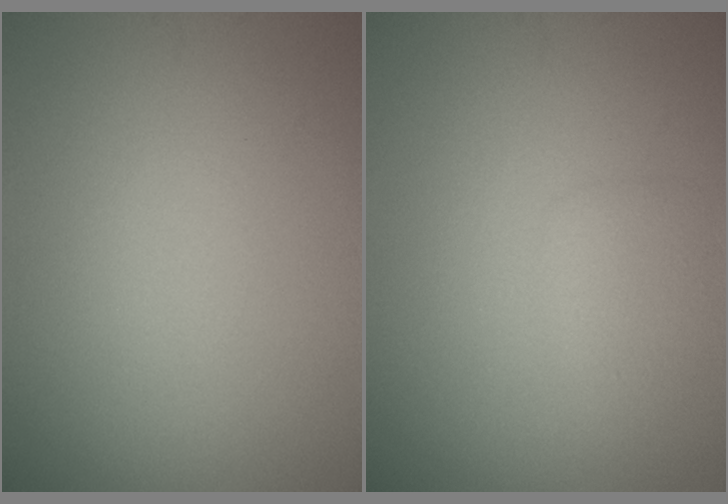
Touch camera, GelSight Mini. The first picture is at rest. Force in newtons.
{"total": 1.5, "press": 1.5, "slide": 0.1}